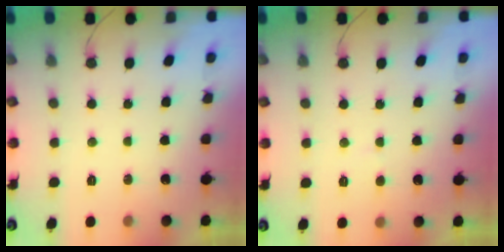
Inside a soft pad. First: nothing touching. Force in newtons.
{"total": 2.4, "press": 2.4, "slide": 0.2}